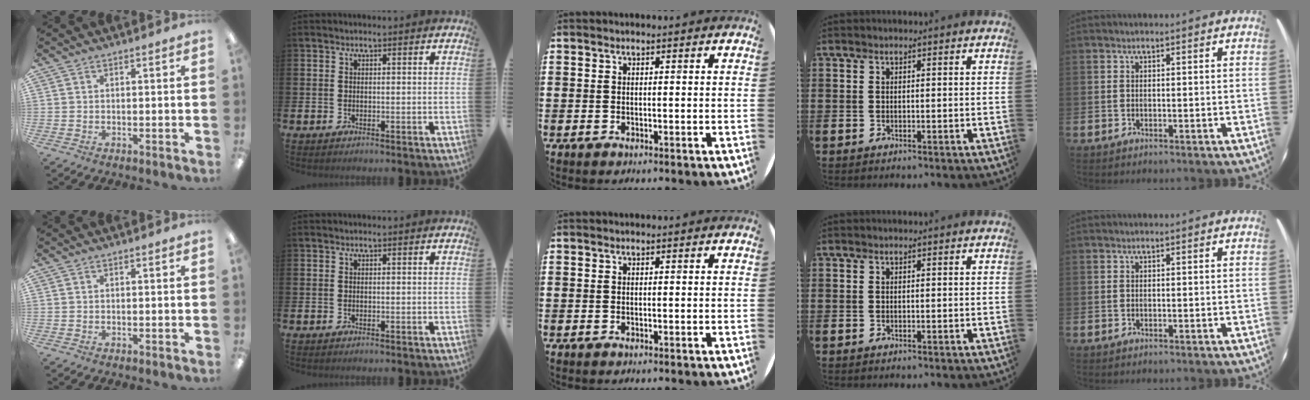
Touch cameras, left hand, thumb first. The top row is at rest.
{}